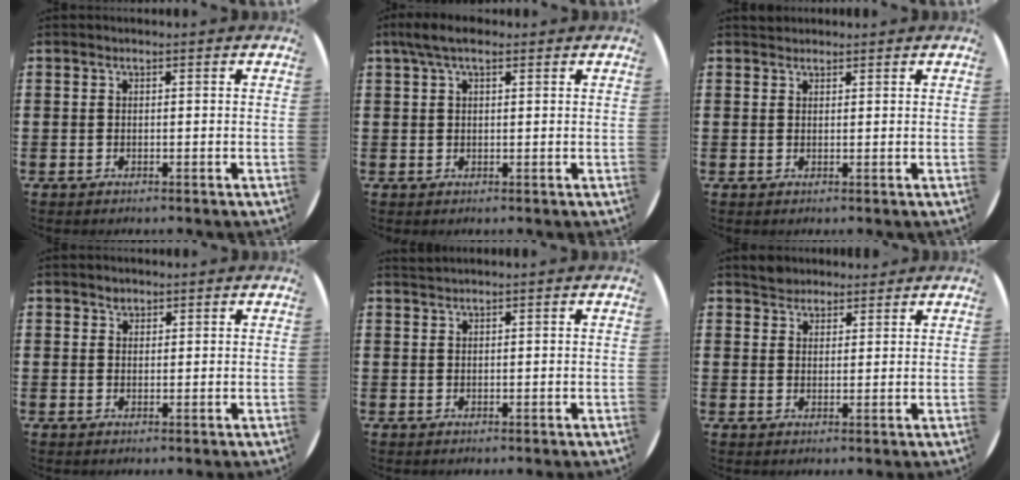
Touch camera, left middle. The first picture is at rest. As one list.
[{"total": 3.5, "force": [2.1, 1.3, 2.5], "torque": [-0.051, 0.009, 0.037]}, {"total": 0.9, "force": [0.9, 0.3, -0.2], "torque": [0.011, 0.000, 0.015]}, {"total": 1.3, "force": [1.0, 0.7, 0.1], "torque": [0.005, -0.001, 0.019]}, {"total": 0.7, "force": [0.7, -0.2, 0.0], "torque": [0.002, 0.001, 0.013]}, {"total": 2.8, "force": [2.6, 1.0, -0.2], "torque": [0.005, 0.000, 0.049]}]